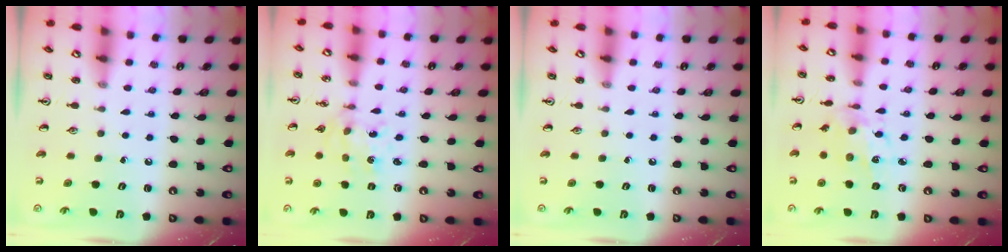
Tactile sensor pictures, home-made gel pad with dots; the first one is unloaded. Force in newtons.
{"total": 2.6, "press": 2.4, "slide": 0.9}
{"total": 0.0}
{"total": 7.8, "press": 7.6, "slide": 1.6}